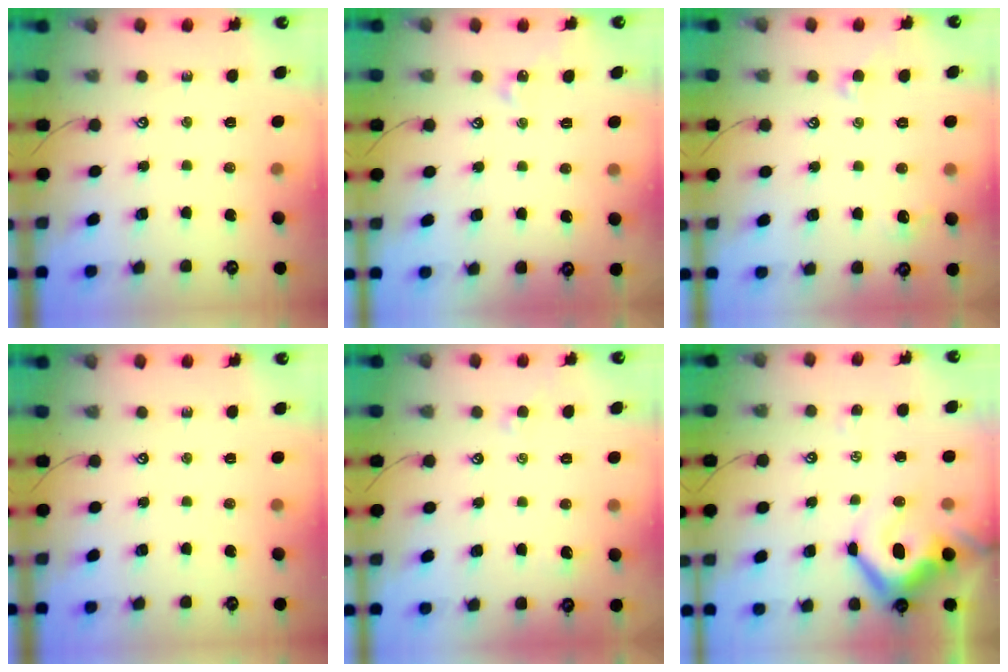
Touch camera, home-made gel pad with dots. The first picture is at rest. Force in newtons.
{"total": 1.9, "press": 1.8, "slide": 0.5}
{"total": 1.7, "press": 1.6, "slide": 0.5}
{"total": 0.0}
{"total": 0.8, "press": 0.6, "slide": 0.5}
{"total": 11.8, "press": 11.6, "slide": 2.0}